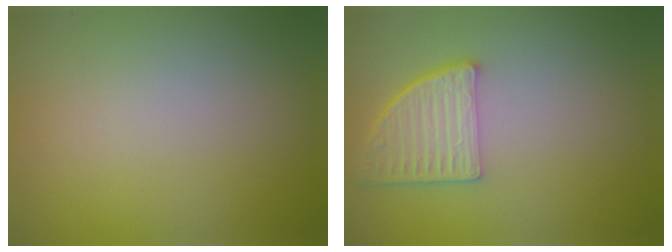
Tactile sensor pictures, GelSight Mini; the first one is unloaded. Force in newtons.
{"total": 4.6, "press": 3.9, "slide": 2.4}